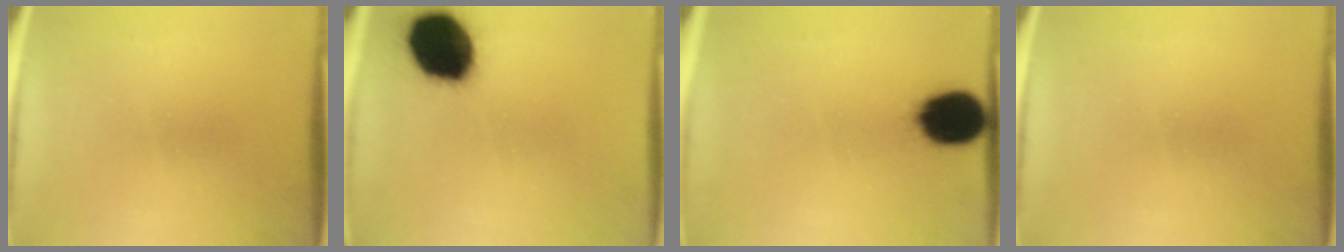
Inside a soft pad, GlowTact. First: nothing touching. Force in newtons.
{"total": 18.8}
{"total": 13.0}
{"total": 0.0}